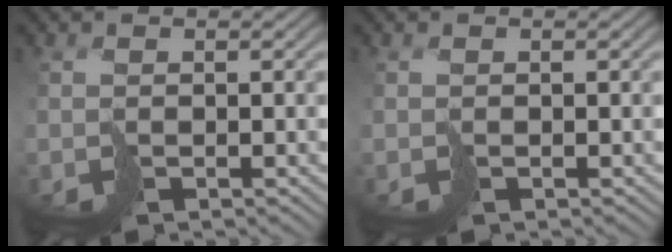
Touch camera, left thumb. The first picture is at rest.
{"total": 0.0}